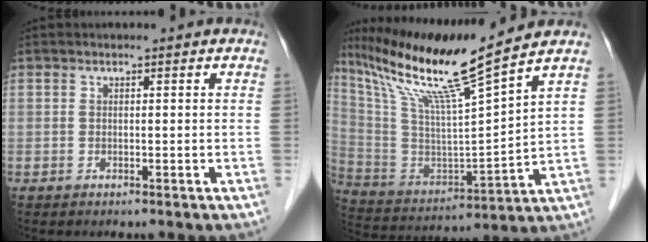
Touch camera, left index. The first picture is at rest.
{"total": 16.8, "force": [12.9, -1.8, 10.6], "torque": [-0.199, -0.008, 0.242]}